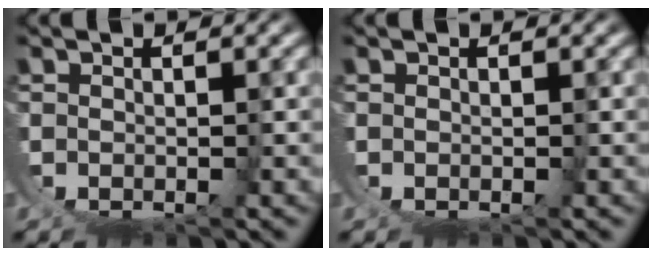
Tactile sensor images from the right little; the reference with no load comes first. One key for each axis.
{"total": 0.0}